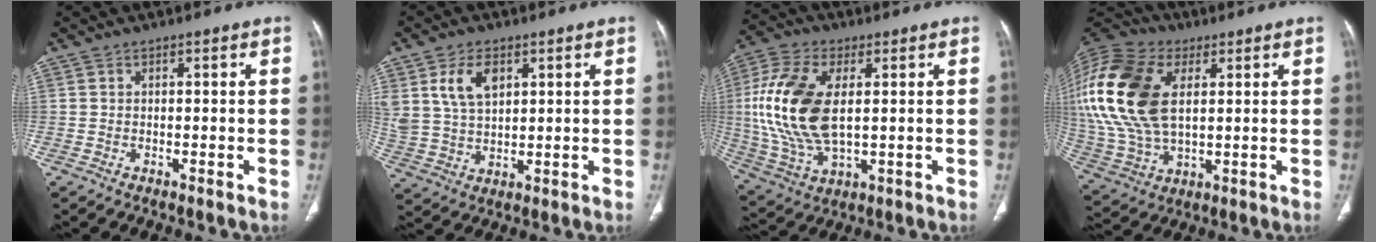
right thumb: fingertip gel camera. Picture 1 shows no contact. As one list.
[{"total": 9.3, "force": [3.9, 5.7, 6.2], "torque": [-0.110, -0.012, 0.082]}, {"total": 18.0, "force": [1.9, 9.6, 15.1], "torque": [-0.325, -0.007, 0.039]}, {"total": 25.8, "force": [5.8, 15.6, 19.7], "torque": [-0.455, 0.000, 0.109]}]